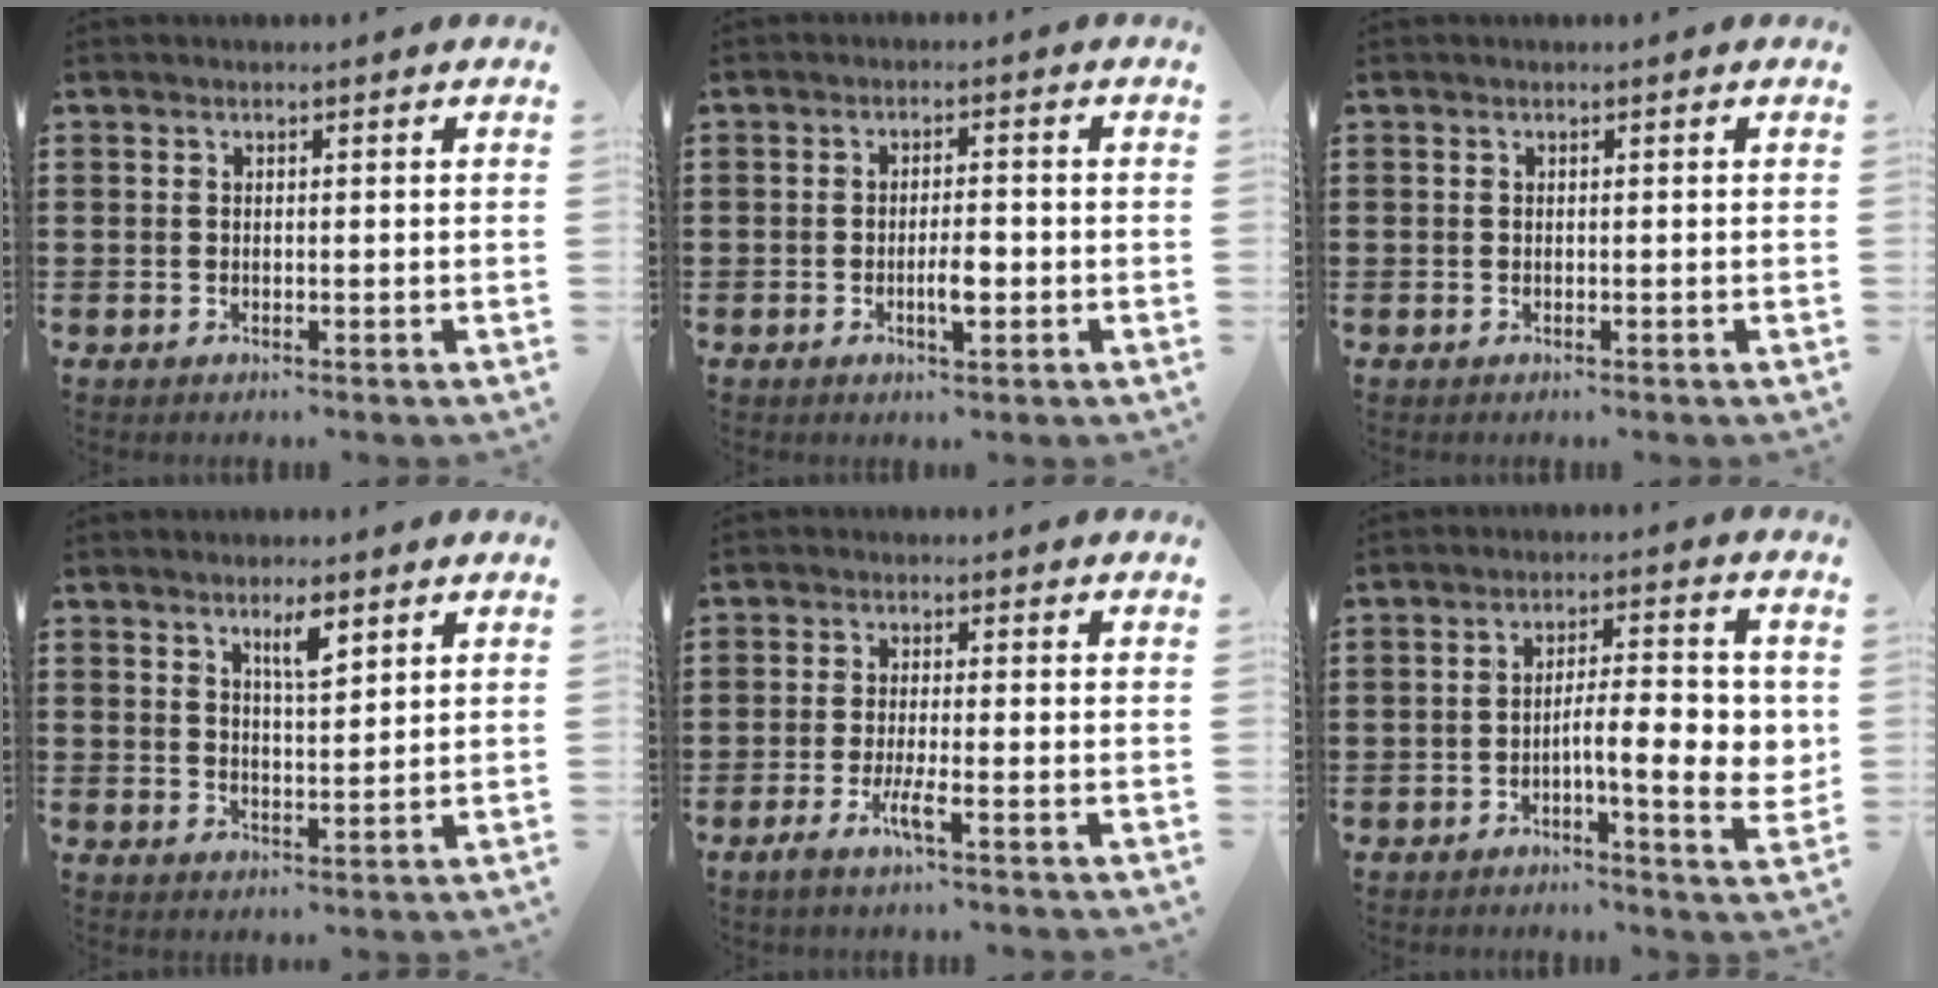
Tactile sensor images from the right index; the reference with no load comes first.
{"total": 3.7, "force": [-0.9, 1.0, 3.4], "torque": [-0.060, 0.003, -0.016]}
{"total": 0.0}
{"total": 4.0, "force": [2.6, 0.9, 2.9], "torque": [-0.055, 0.003, 0.042]}
{"total": 4.1, "force": [-2.0, 0.3, 3.5], "torque": [-0.071, -0.012, -0.038]}
{"total": 8.1, "force": [-1.3, 2.2, 7.7], "torque": [-0.116, -0.001, -0.025]}